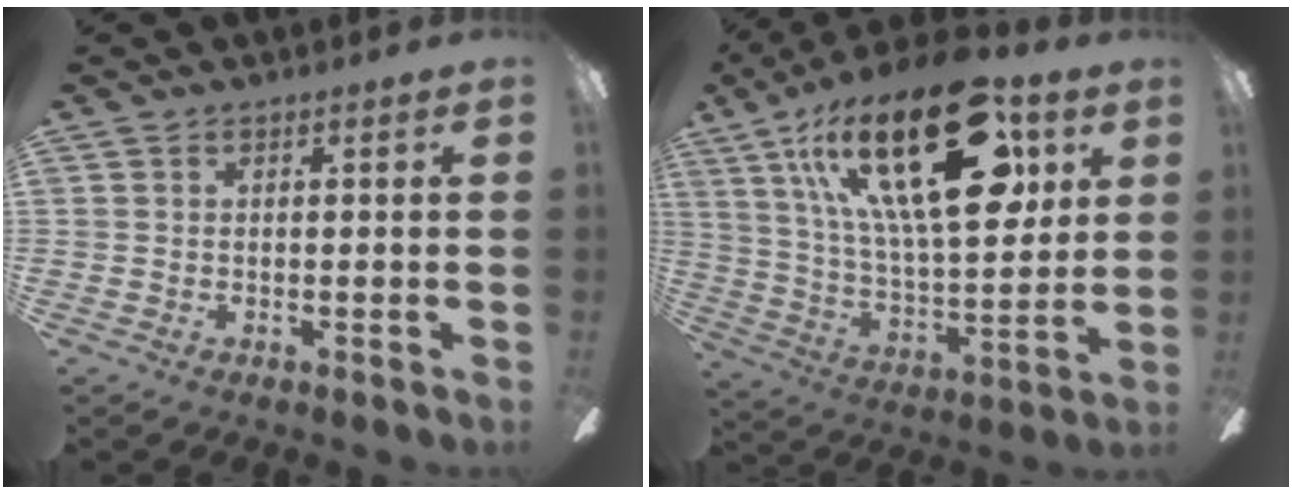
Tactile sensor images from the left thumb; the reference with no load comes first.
{"total": 30.7, "force": [13.6, 12.9, 24.2], "torque": [-0.420, -0.060, 0.223]}